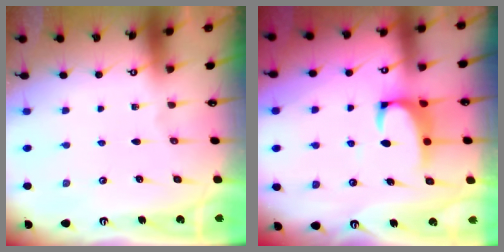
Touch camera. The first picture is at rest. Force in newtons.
{"total": 2.1, "press": 1.8, "slide": 0.9}